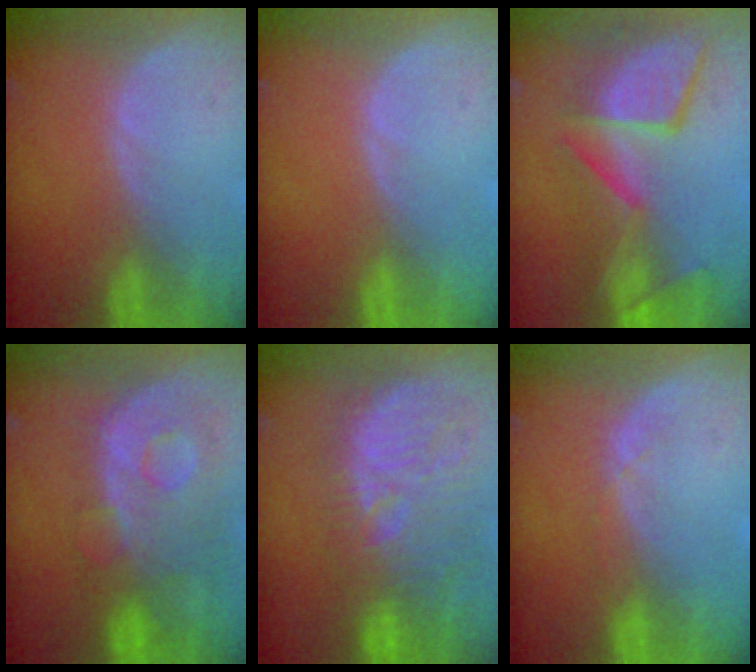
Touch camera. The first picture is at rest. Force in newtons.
{"total": 0.0}
{"total": 10.8, "press": 10.2, "slide": 3.5}
{"total": 11.3, "press": 9.8, "slide": 5.7}
{"total": 12.0, "press": 11.5, "slide": 3.4}
{"total": 1.1, "press": 1.1, "slide": 0.2}